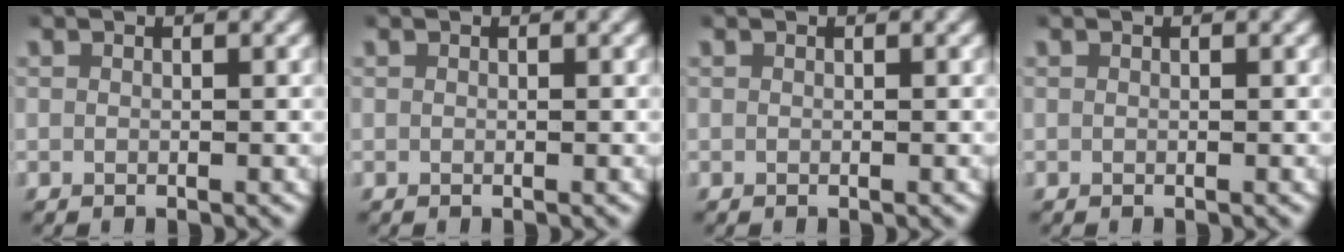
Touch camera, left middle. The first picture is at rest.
{"total": 0.0}
{"total": 0.0}
{"total": 0.0}